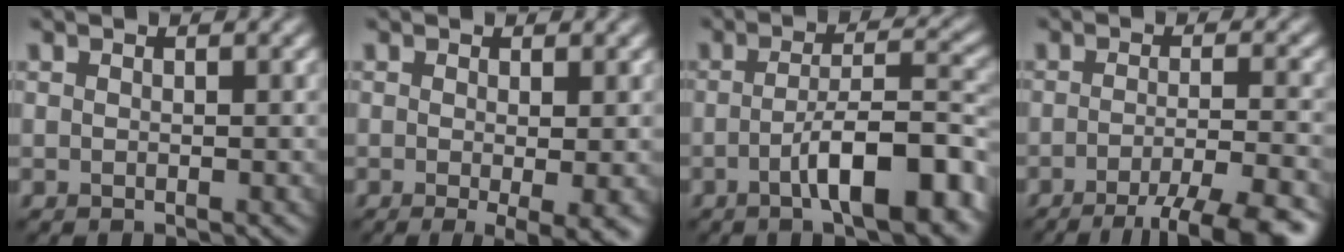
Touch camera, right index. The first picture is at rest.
{"total": 3.7, "force": [-0.9, 0.6, 3.6], "torque": [-0.053, -0.014, -0.010]}
{"total": 8.7, "force": [-3.5, 2.2, 7.6], "torque": [-0.110, 0.013, -0.059]}
{"total": 8.0, "force": [-5.0, 1.6, 6.0], "torque": [-0.074, 0.000, -0.071]}